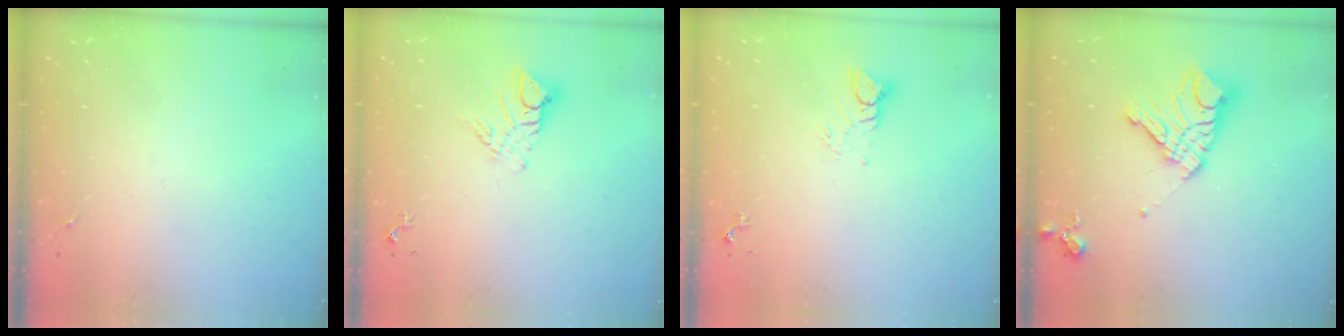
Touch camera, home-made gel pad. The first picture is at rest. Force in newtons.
{"total": 8.7, "press": 8.6, "slide": 0.9}
{"total": 4.4, "press": 4.4, "slide": 0.4}
{"total": 16.4, "press": 16.3, "slide": 2.1}